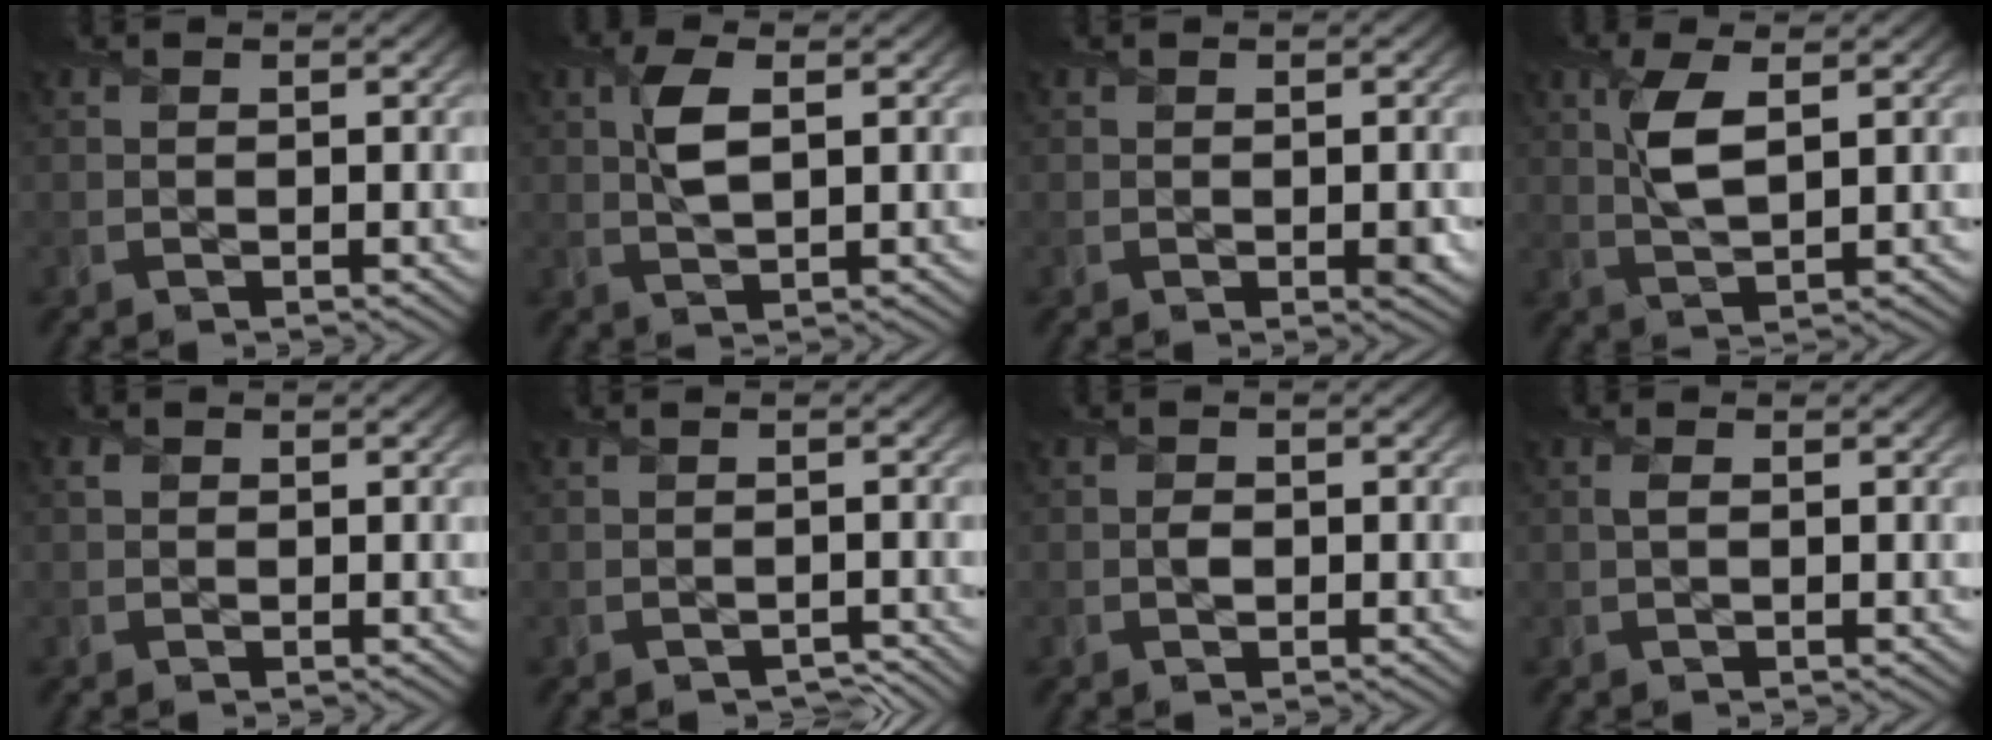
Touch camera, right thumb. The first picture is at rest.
{"total": 4.0, "force": [1.0, 1.5, 3.5], "torque": [-0.081, 0.003, 0.021]}
{"total": 0.9, "force": [-0.1, 0.3, 0.8], "torque": [-0.006, -0.006, -0.001]}
{"total": 4.9, "force": [1.6, 1.7, 4.4], "torque": [-0.102, -0.001, 0.033]}
{"total": 0.7, "force": [0.3, 0.6, 0.1], "torque": [-0.001, -0.002, 0.005]}
{"total": 1.1, "force": [-1.0, 0.4, 0.1], "torque": [0.000, -0.009, -0.015]}
{"total": 1.0, "force": [-0.2, 0.8, 0.6], "torque": [-0.008, -0.005, -0.004]}
{"total": 0.9, "force": [0.2, 0.3, 0.8], "torque": [-0.021, 0.002, 0.003]}